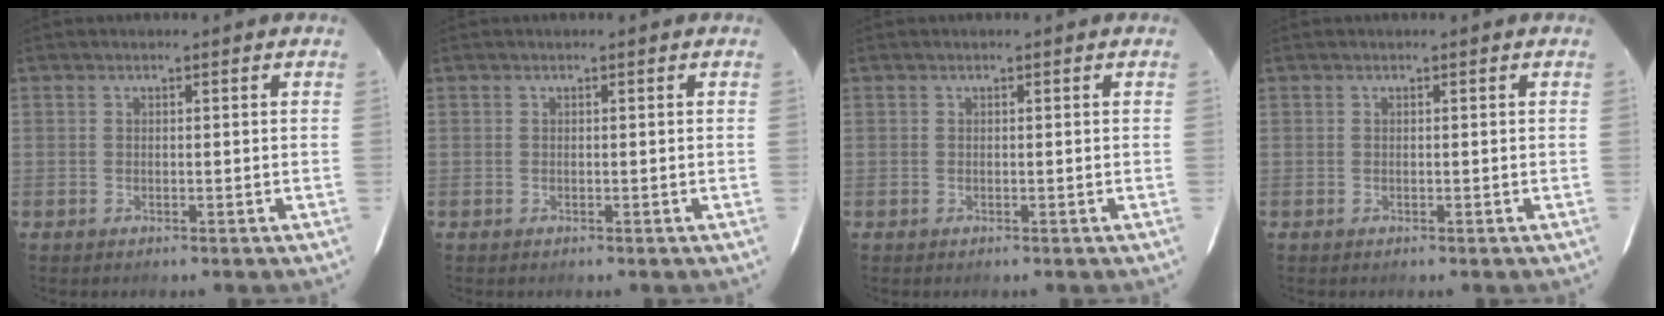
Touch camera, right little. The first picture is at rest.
{"total": 0.0}
{"total": 0.0}
{"total": 0.0}